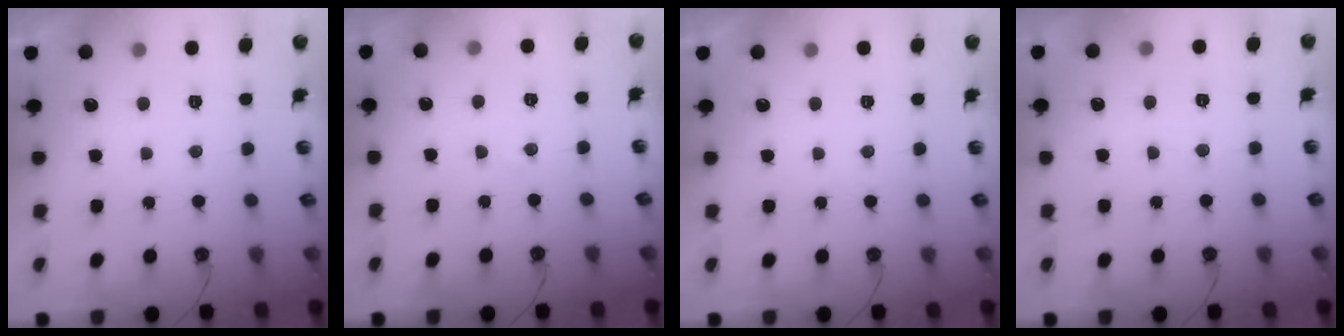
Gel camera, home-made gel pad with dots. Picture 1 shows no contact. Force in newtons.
{"total": 3.8, "press": 3.8, "slide": 0.5}
{"total": 0.0}
{"total": 4.0, "press": 3.9, "slide": 0.6}